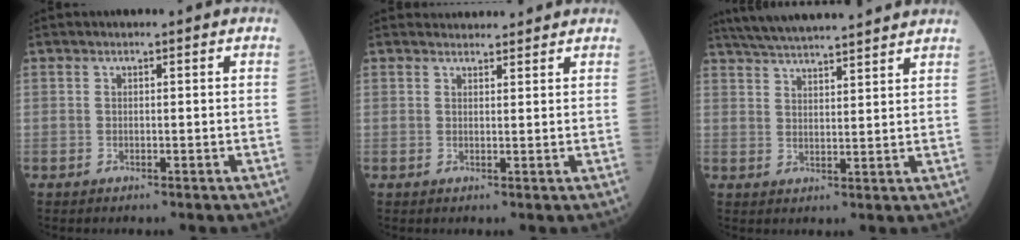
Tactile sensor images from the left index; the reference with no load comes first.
{"total": 3.4, "force": [3.3, 0.5, 0.2], "torque": [-0.009, 0.022, 0.049]}
{"total": 15.4, "force": [14.1, 0.4, 6.2], "torque": [-0.117, 0.032, 0.208]}